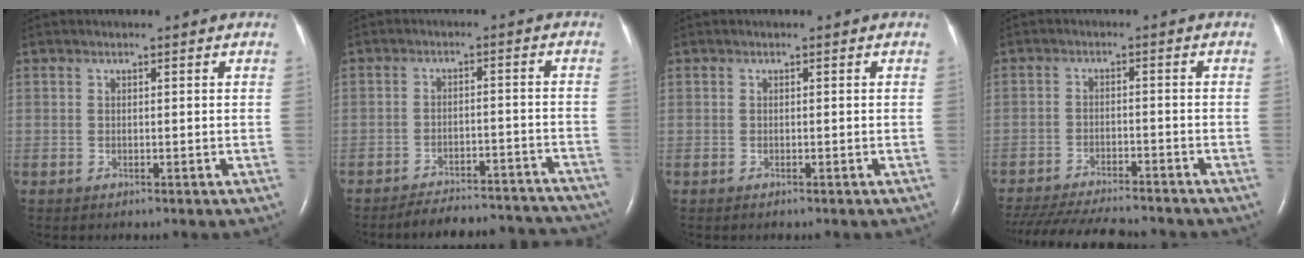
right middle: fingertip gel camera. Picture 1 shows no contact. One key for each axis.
{"total": 16.3, "fx": -15.6, "fy": 3.4, "fz": 3.4, "tx": -0.047, "ty": 0.014, "tz": -0.190}
{"total": 0.0}
{"total": 16.6, "fx": -14.9, "fy": 2.8, "fz": 6.8, "tx": -0.154, "ty": -0.031, "tz": -0.219}